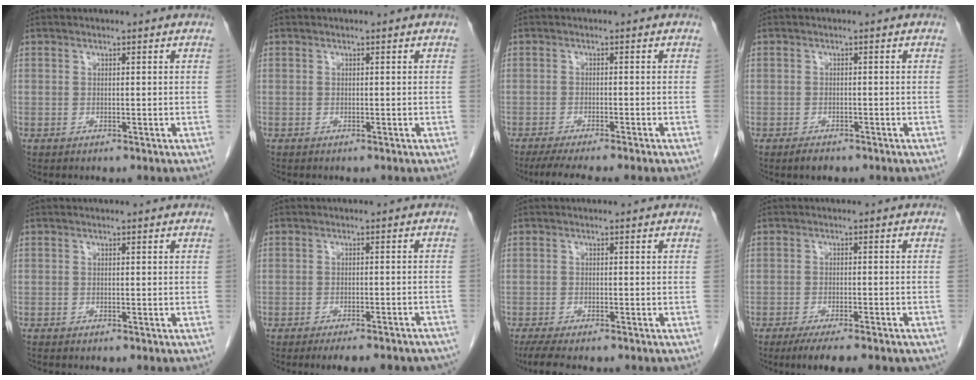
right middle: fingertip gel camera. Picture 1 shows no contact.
{"total": 0.0}
{"total": 7.6, "force": [-6.2, 0.0, 4.4], "torque": [-0.052, -0.014, -0.094]}
{"total": 1.7, "force": [-1.3, 0.7, 0.8], "torque": [-0.021, -0.004, -0.014]}
{"total": 1.0, "force": [-0.9, 0.1, 0.4], "torque": [-0.007, 0.000, -0.012]}
{"total": 13.6, "force": [-12.0, 2.7, 5.7], "torque": [-0.059, 0.004, -0.135]}
{"total": 6.4, "force": [-5.3, 1.2, 3.5], "torque": [-0.055, -0.016, -0.080]}
{"total": 10.0, "force": [-7.7, 2.1, 6.0], "torque": [-0.071, -0.011, -0.103]}